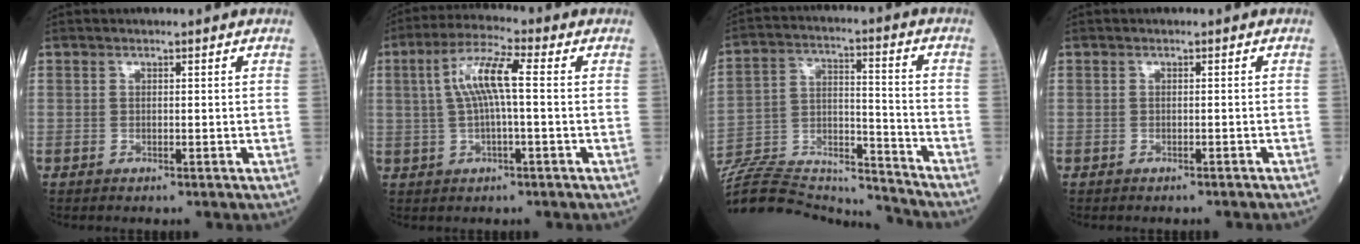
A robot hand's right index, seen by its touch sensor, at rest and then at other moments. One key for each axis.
{"total": 7.7, "fx": 1.0, "fy": 0.9, "fz": 7.5, "tx": -0.154, "ty": 0.021, "tz": 0.016}
{"total": 22.6, "fx": -21.8, "fy": 2.7, "fz": 5.4, "tx": -0.138, "ty": 0.008, "tz": -0.352}
{"total": 1.5, "fx": -1.4, "fy": 0.0, "fz": 0.5, "tx": -0.009, "ty": -0.001, "tz": -0.015}